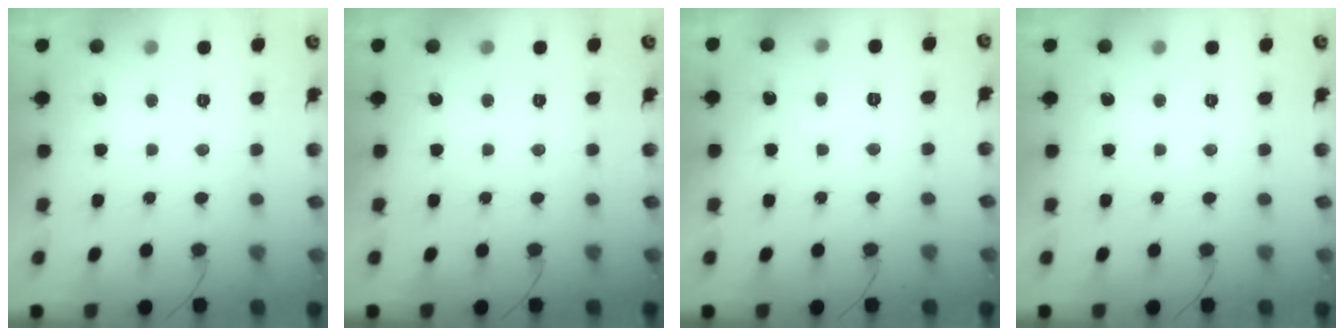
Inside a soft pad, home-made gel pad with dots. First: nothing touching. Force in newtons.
{"total": 0.0}
{"total": 3.0, "press": 2.9, "slide": 0.3}
{"total": 0.0}